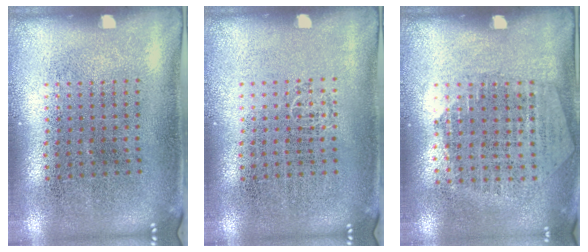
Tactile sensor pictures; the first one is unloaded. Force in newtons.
{"total": 0.6, "press": 0.6, "slide": 0.1}
{"total": 1.3, "press": 1.2, "slide": 0.6}